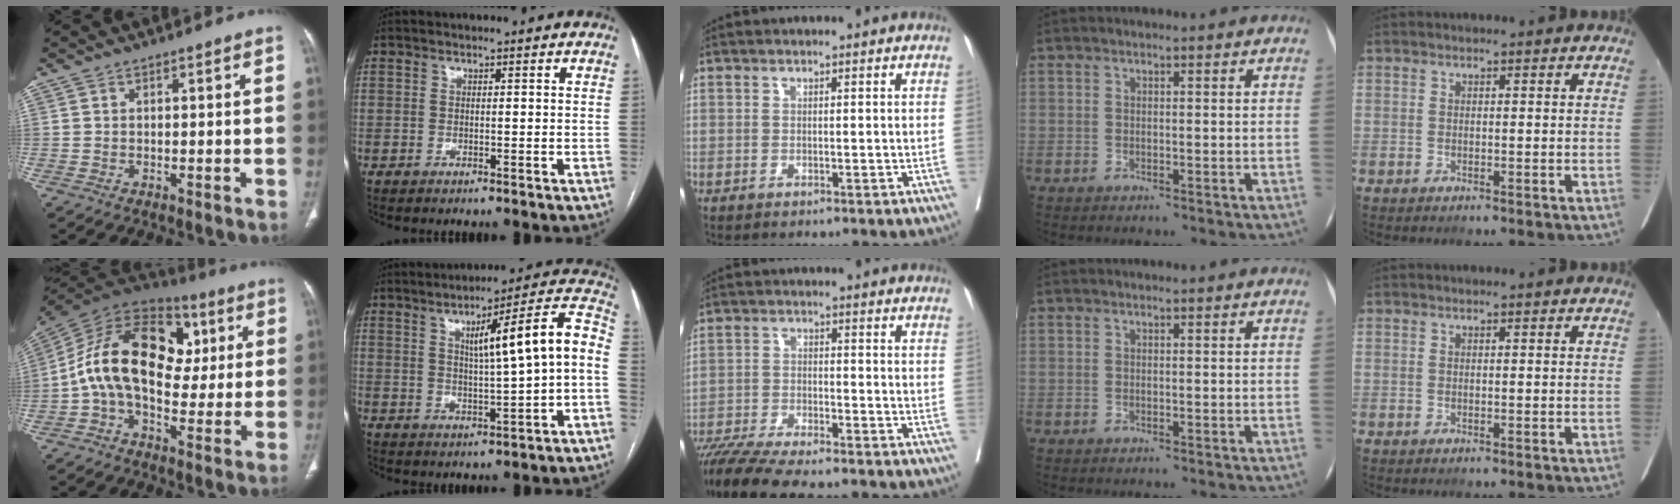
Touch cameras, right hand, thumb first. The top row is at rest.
{"thumb": {"total": 21.3, "force": [2.0, 13.8, 16.1], "torque": [-0.265, 0.034, 0.025]}, "index": {"total": 13.3, "force": [0.9, 0.5, 13.3], "torque": [-0.182, 0.030, 0.012]}, "middle": {"total": 14.5, "force": [-12.6, 1.5, 7.1], "torque": [-0.121, -0.025, -0.200]}}